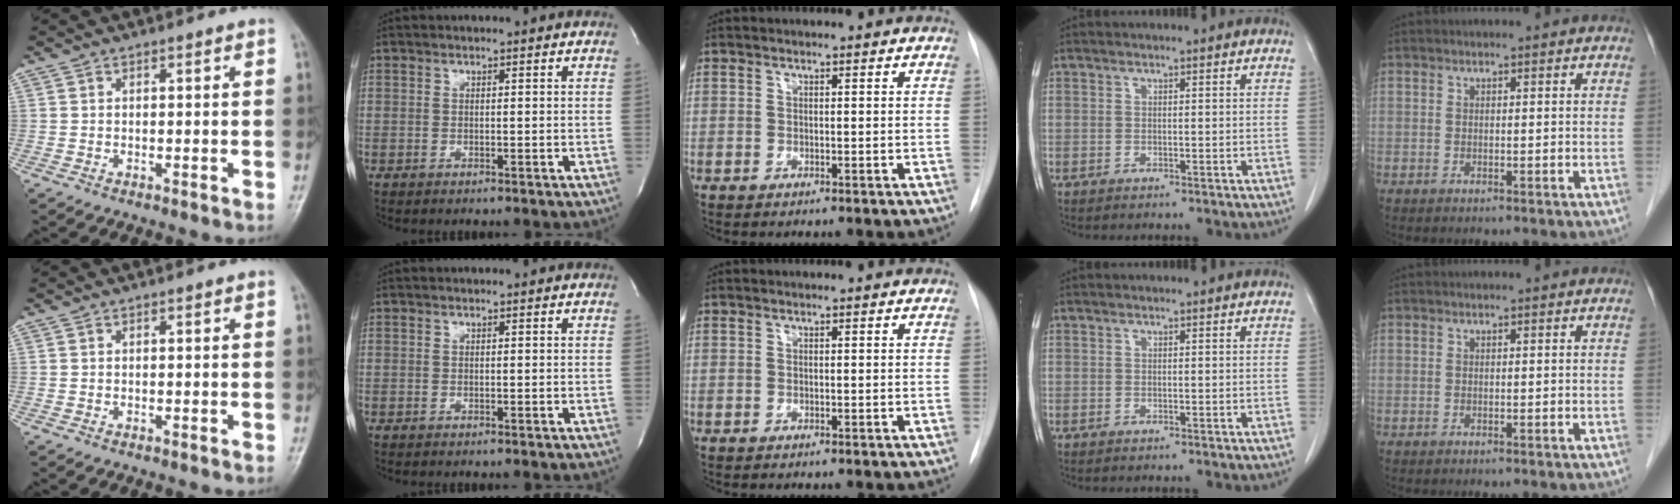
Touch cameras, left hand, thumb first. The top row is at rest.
{}